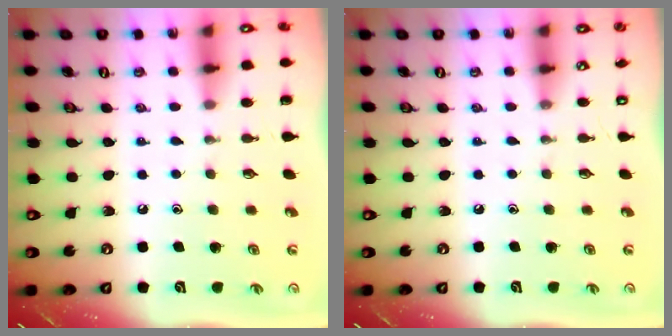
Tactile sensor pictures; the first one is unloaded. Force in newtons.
{"total": 0.0}